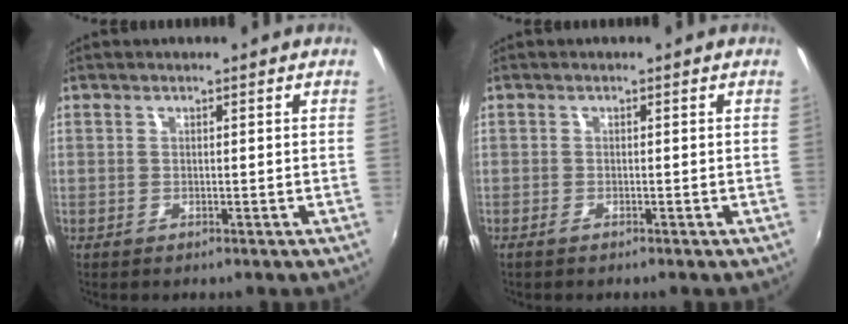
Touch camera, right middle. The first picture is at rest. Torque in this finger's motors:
{"motor_torque": [-0.75, -0.01, 0.00, -0.02]}